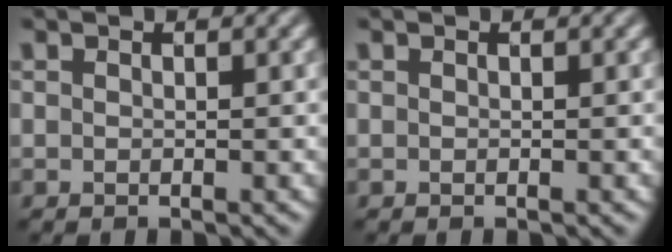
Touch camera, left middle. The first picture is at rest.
{"total": 0.0}